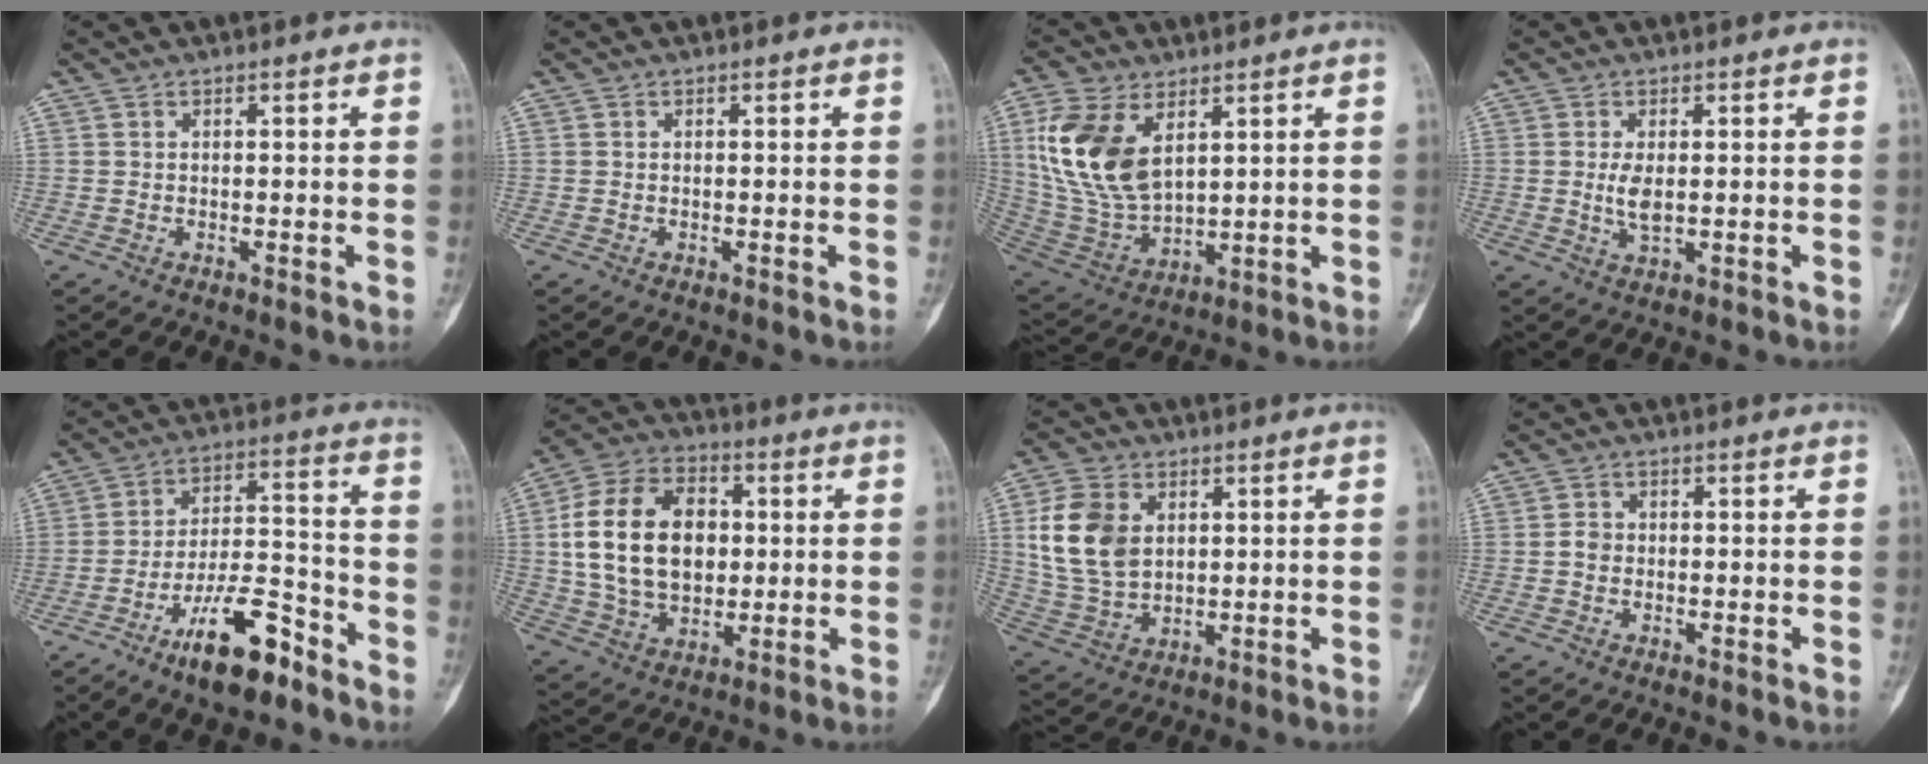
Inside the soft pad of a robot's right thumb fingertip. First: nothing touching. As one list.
[{"total": 0.0}, {"total": 16.0, "force": [5.6, 9.2, 11.8], "torque": [-0.237, -0.019, 0.123]}, {"total": 3.5, "force": [0.2, 1.5, 3.2], "torque": [-0.067, -0.008, 0.008]}, {"total": 13.9, "force": [-9.0, 4.7, 9.4], "torque": [-0.154, 0.070, -0.157]}, {"total": 19.7, "force": [2.1, 13.7, 14.0], "torque": [-0.230, 0.013, 0.042]}, {"total": 12.7, "force": [3.0, 8.9, 8.6], "torque": [-0.159, -0.006, 0.065]}, {"total": 1.8, "force": [-0.3, 1.5, 0.9], "torque": [-0.010, 0.006, -0.008]}]